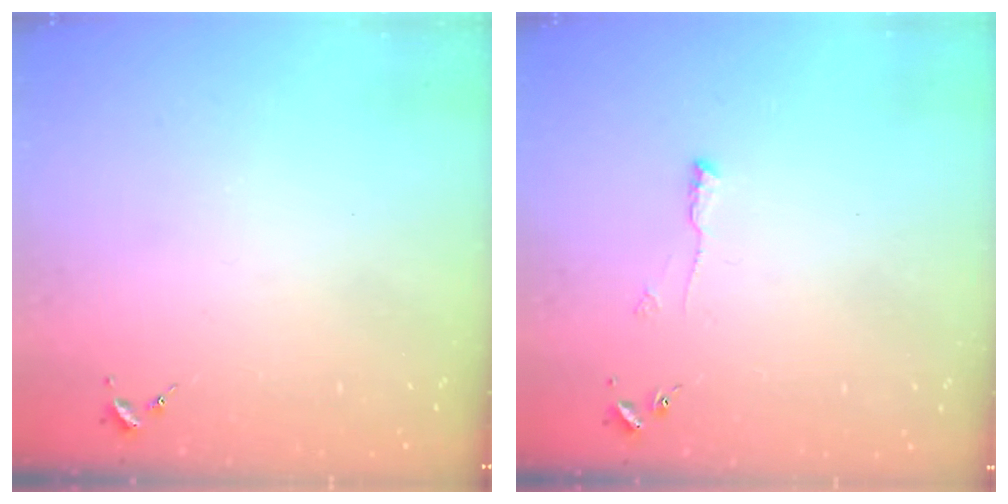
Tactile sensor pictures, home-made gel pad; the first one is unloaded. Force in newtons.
{"total": 5.6, "press": 5.5, "slide": 0.8}